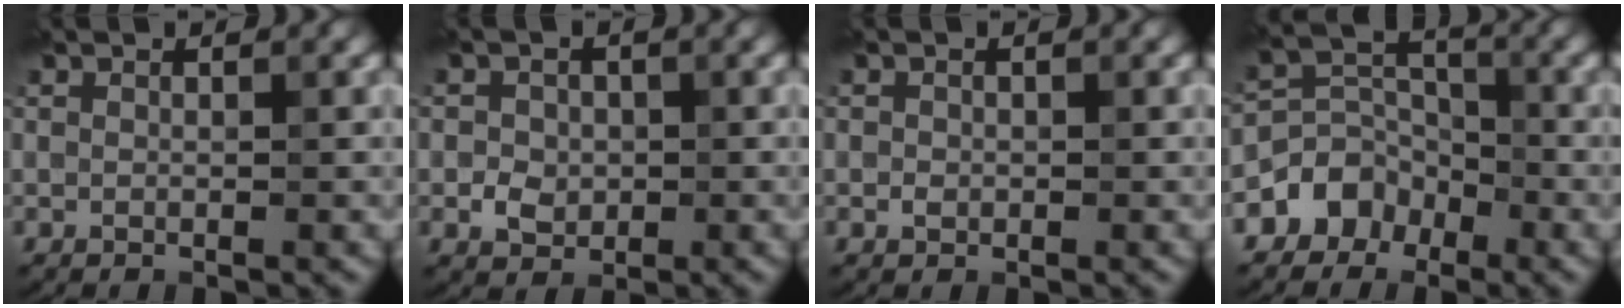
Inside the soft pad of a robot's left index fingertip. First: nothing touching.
{"total": 2.1, "force": [-0.4, 1.9, 0.9], "torque": [-0.010, -0.004, -0.010]}
{"total": 0.7, "force": [-0.2, 0.6, 0.3], "torque": [-0.002, -0.003, -0.005]}
{"total": 4.0, "force": [-2.4, 3.1, 0.9], "torque": [-0.006, 0.008, -0.049]}